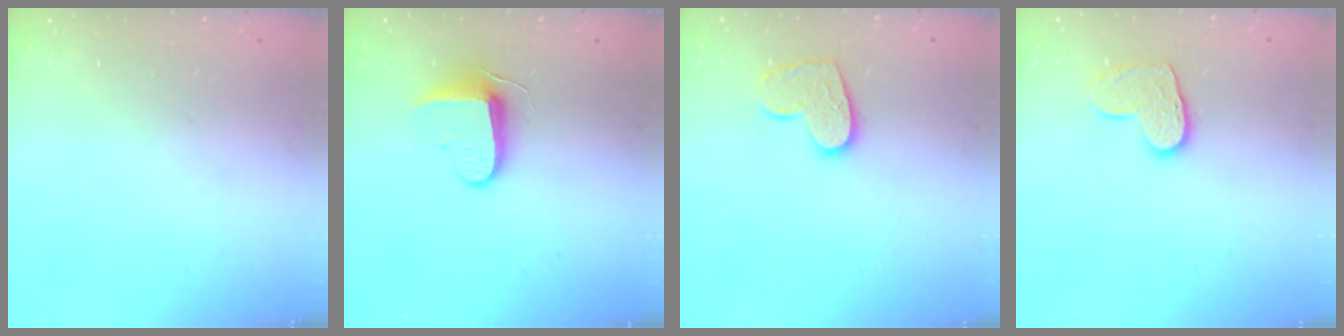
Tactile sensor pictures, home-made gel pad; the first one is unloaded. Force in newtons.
{"total": 9.3, "press": 9.2, "slide": 1.5}
{"total": 11.3, "press": 11.2, "slide": 0.7}
{"total": 9.1, "press": 9.1, "slide": 0.2}